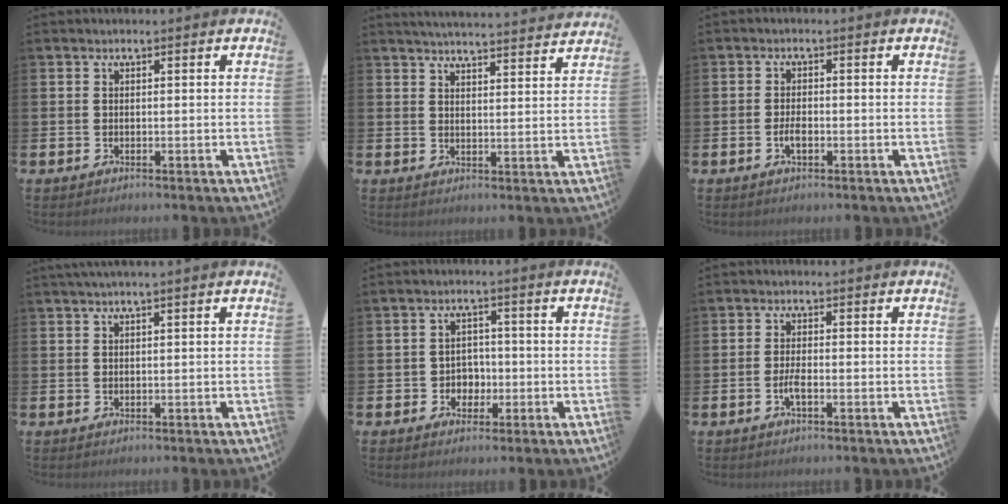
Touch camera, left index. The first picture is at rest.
{"total": 4.6, "force": [4.6, -0.4, 0.3], "torque": [-0.011, -0.036, 0.080]}
{"total": 2.0, "force": [-0.7, 0.9, 1.7], "torque": [-0.038, 0.004, -0.012]}
{"total": 1.2, "force": [0.9, -0.3, 0.8], "torque": [-0.017, 0.002, 0.016]}
{"total": 2.8, "force": [-0.8, 2.6, 0.8], "torque": [-0.016, 0.001, -0.024]}
{"total": 2.0, "force": [-0.8, 0.4, 1.7], "torque": [-0.038, 0.004, -0.013]}